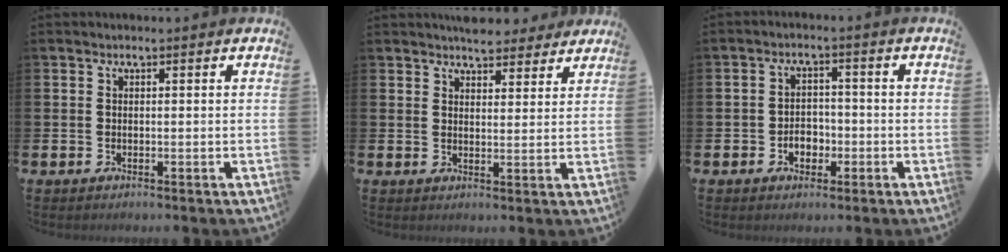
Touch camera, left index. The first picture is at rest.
{"total": 5.3, "force": [5.1, 1.4, 0.3], "torque": [-0.002, -0.027, 0.093]}
{"total": 3.2, "force": [-1.5, 2.4, 1.6], "torque": [-0.026, 0.002, -0.033]}